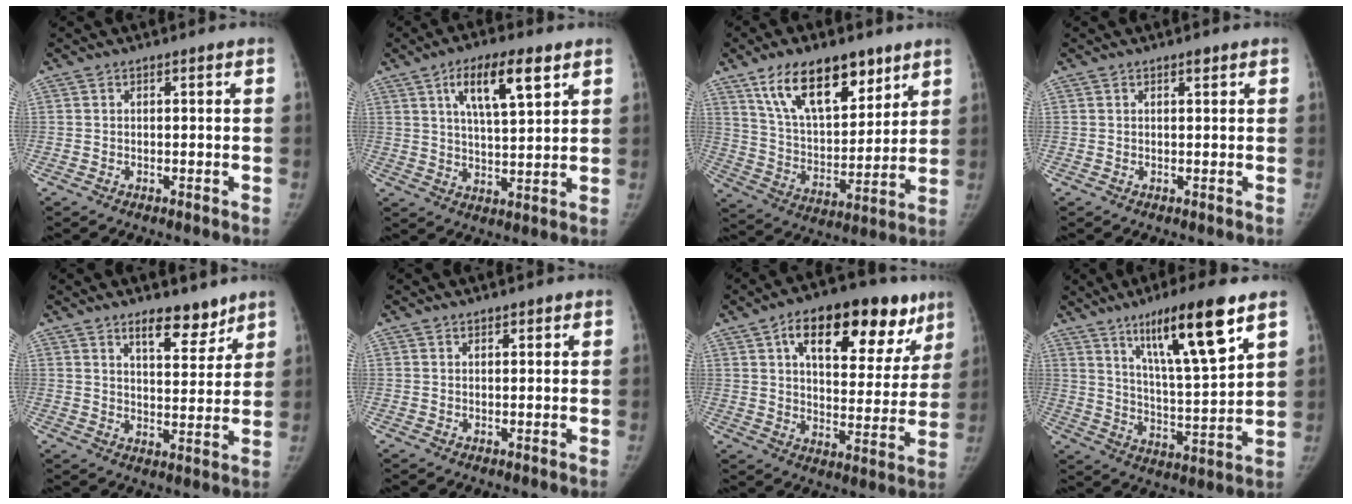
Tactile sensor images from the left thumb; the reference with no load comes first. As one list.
[{"total": 11.1, "force": [5.4, 3.5, 8.9], "torque": [-0.138, -0.021, 0.094]}, {"total": 18.2, "force": [11.1, 8.7, 11.4], "torque": [-0.142, -0.050, 0.199]}, {"total": 0.8, "force": [0.6, 0.3, 0.6], "torque": [-0.006, -0.002, 0.008]}, {"total": 8.0, "force": [5.9, 3.3, 4.2], "torque": [-0.034, -0.043, 0.091]}, {"total": 1.2, "force": [0.9, 0.7, 0.5], "torque": [0.002, -0.003, 0.009]}, {"total": 23.4, "force": [12.1, 11.6, 16.2], "torque": [-0.186, -0.008, 0.178]}, {"total": 17.2, "force": [9.8, 2.6, 13.9], "torque": [-0.220, -0.050, 0.170]}]